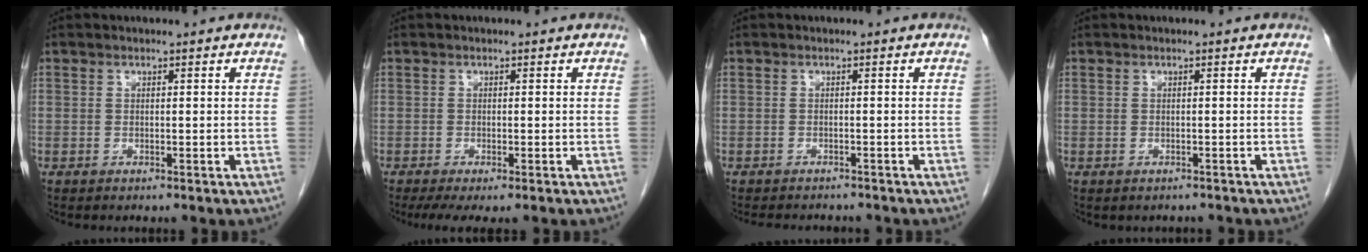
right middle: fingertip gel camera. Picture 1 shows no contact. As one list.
[{"total": 4.6, "force": [-3.3, 1.0, 3.0], "torque": [-0.046, -0.013, -0.049]}, {"total": 5.4, "force": [-5.0, 1.5, 1.5], "torque": [-0.014, -0.004, -0.067]}, {"total": 1.1, "force": [-0.9, 0.6, 0.1], "torque": [-0.005, 0.000, -0.012]}]